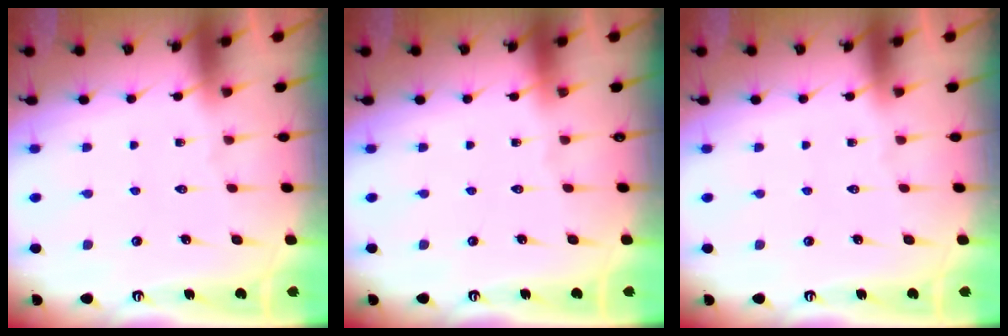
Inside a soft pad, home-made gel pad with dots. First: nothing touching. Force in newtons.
{"total": 0.0}
{"total": 0.0}